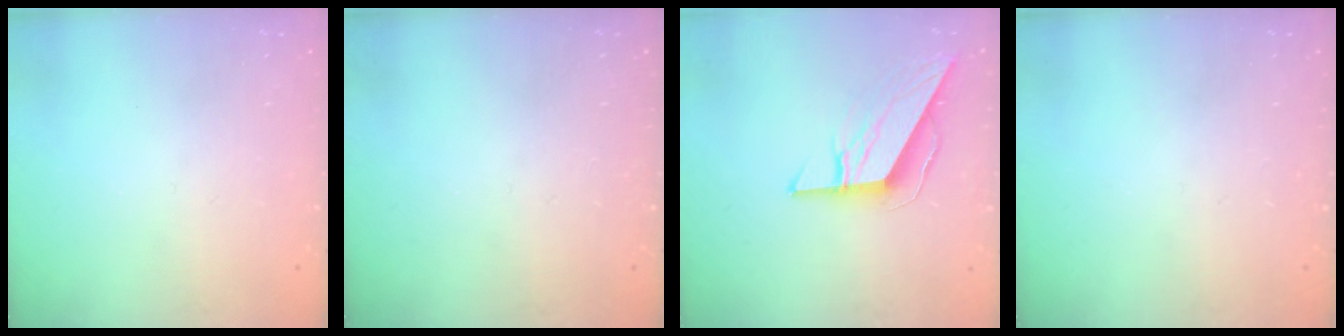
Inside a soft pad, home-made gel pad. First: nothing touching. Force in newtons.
{"total": 0.0}
{"total": 8.8, "press": 8.8, "slide": 0.5}
{"total": 0.0}